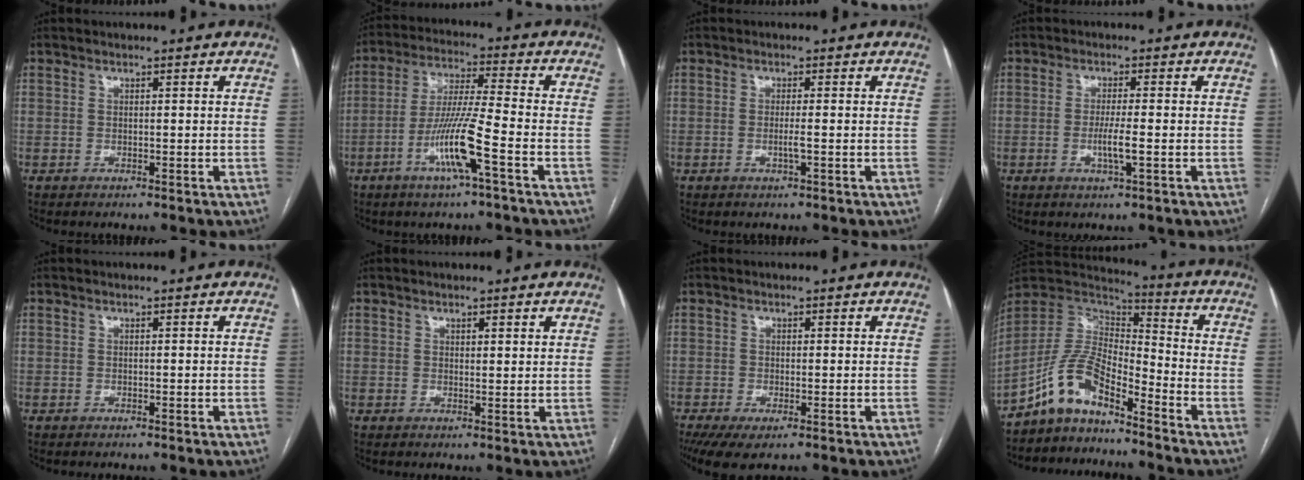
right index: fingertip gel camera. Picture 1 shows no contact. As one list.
[{"total": 10.8, "force": [-4.5, -0.4, 9.8], "torque": [-0.193, -0.006, -0.089]}, {"total": 1.7, "force": [-0.4, -0.2, 1.7], "torque": [-0.033, -0.002, -0.008]}, {"total": 3.6, "force": [-0.9, 0.0, 3.5], "torque": [-0.069, -0.006, -0.016]}, {"total": 0.0}, {"total": 1.8, "force": [1.4, 0.4, 1.0], "torque": [-0.017, -0.002, 0.021]}, {"total": 4.4, "force": [-2.4, 1.5, 3.4], "torque": [-0.059, -0.013, -0.039]}, {"total": 10.0, "force": [-7.4, 3.0, 5.9], "torque": [-0.133, 0.028, -0.146]}]